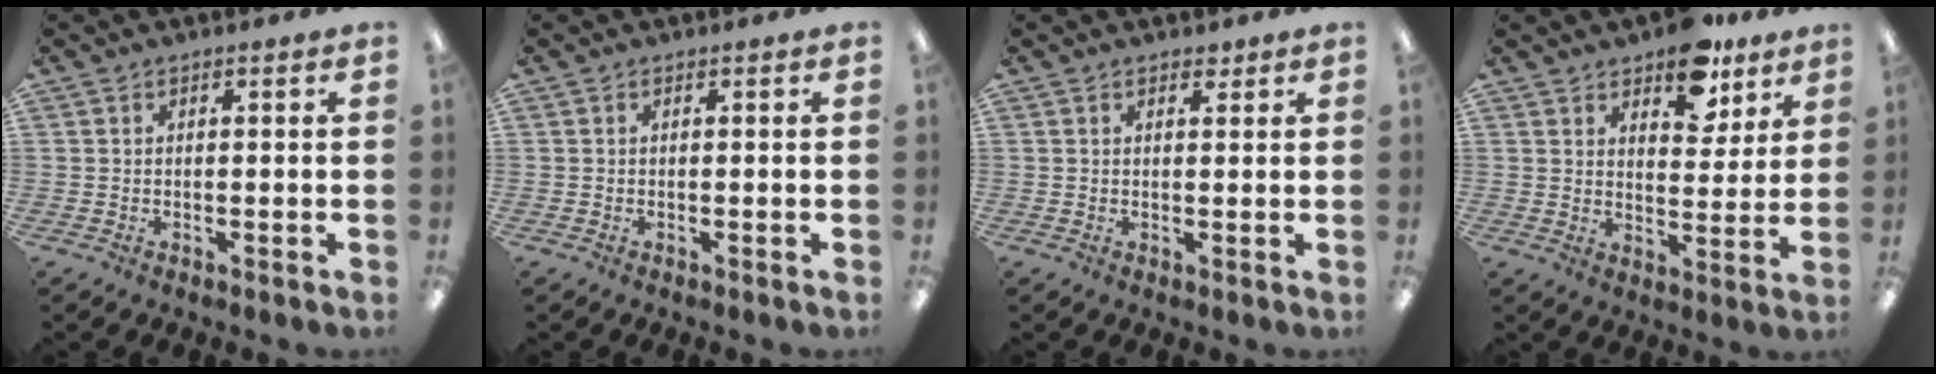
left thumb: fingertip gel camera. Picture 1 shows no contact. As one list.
[{"total": 0.0}, {"total": 1.7, "force": [1.3, 0.8, 0.6], "torque": [0.003, -0.006, 0.021]}, {"total": 10.9, "force": [8.3, 5.4, 4.7], "torque": [-0.047, -0.051, 0.146]}]